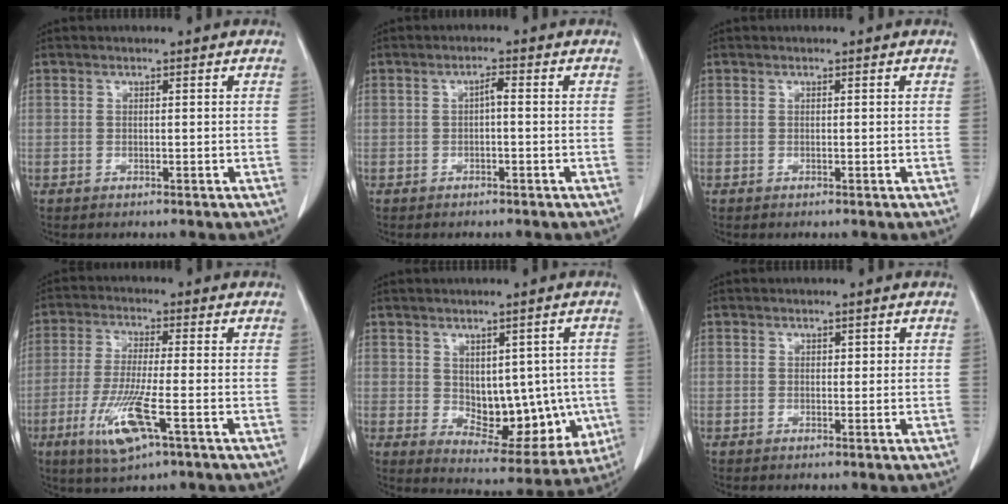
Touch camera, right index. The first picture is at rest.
{"total": 1.5, "force": [-0.2, 0.3, 1.4], "torque": [-0.024, 0.004, -0.004]}
{"total": 0.0}
{"total": 9.5, "force": [-4.0, 0.9, 8.6], "torque": [-0.176, -0.023, -0.073]}
{"total": 12.0, "force": [-0.7, 6.8, 9.9], "torque": [-0.116, 0.004, 0.020]}
{"total": 0.9, "force": [0.3, 0.7, 0.5], "torque": [-0.002, 0.002, 0.003]}